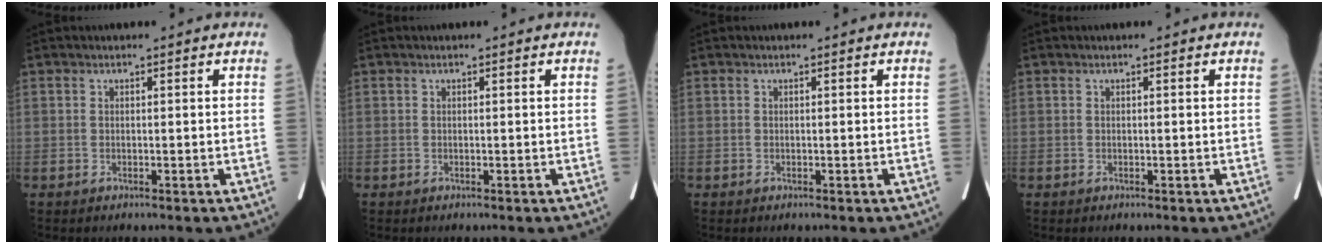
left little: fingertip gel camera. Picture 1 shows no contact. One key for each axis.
{"total": 0.0}
{"total": 0.0}
{"total": 0.0}